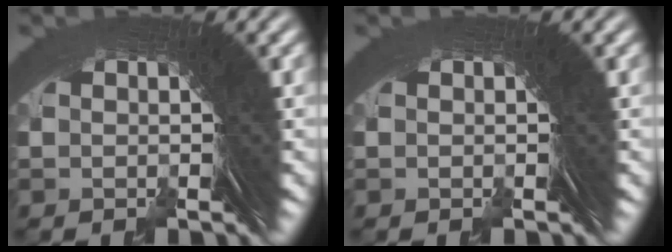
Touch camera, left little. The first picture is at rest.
{"total": 0.0}